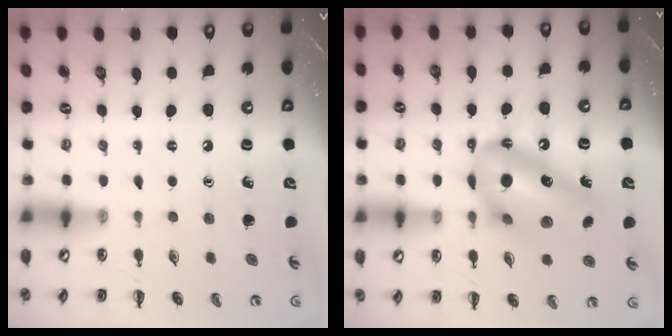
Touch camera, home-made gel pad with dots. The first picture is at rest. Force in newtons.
{"total": 17.9, "press": 17.9, "slide": 0.5}